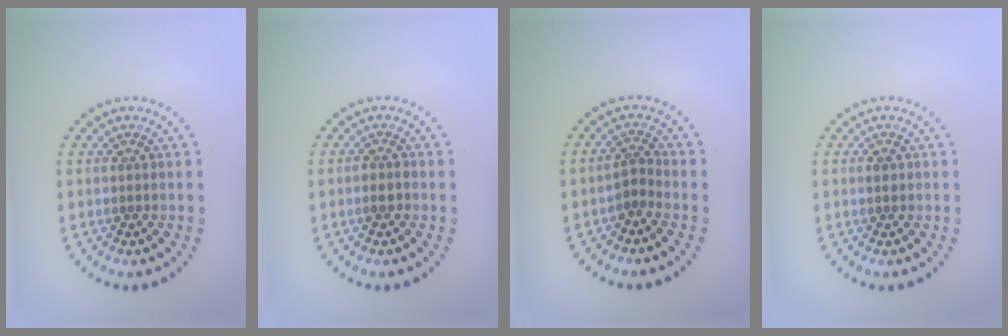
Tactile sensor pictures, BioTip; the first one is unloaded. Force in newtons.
{"total": 1.3, "press": 1.1, "slide": 0.6}
{"total": 1.7, "press": 1.1, "slide": 1.3}
{"total": 1.0, "press": 1.0, "slide": 0.1}